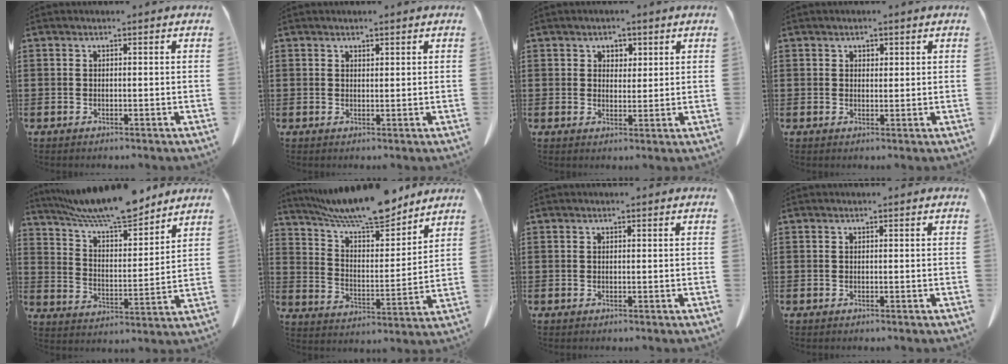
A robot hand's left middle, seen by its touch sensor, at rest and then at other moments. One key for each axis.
{"total": 0.8, "fx": 0.8, "fy": 0.2, "fz": 0.2, "tx": -0.006, "ty": 0.000, "tz": 0.015}
{"total": 2.2, "fx": 1.5, "fy": 1.6, "fz": 0.5, "tx": -0.008, "ty": 0.006, "tz": 0.024}
{"total": 1.1, "fx": 0.9, "fy": 0.6, "fz": 0.3, "tx": -0.008, "ty": 0.003, "tz": 0.017}
{"total": 10.3, "fx": 9.2, "fy": 1.0, "fz": 4.4, "tx": -0.109, "ty": -0.045, "tz": 0.161}
{"total": 11.7, "fx": 10.2, "fy": 1.5, "fz": 5.4, "tx": -0.122, "ty": -0.052, "tz": 0.177}
{"total": 0.0}
{"total": 0.0}